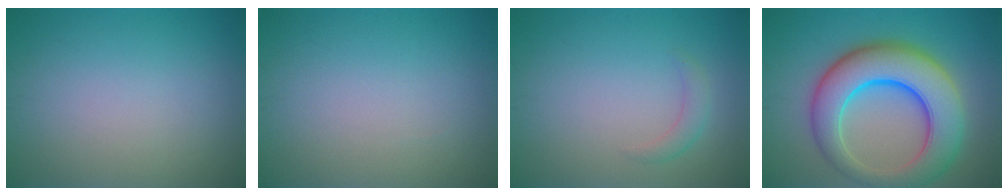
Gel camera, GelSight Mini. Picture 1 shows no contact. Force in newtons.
{"total": 0.0}
{"total": 1.4, "press": 1.4, "slide": 0.0}
{"total": 10.4, "press": 10.4, "slide": 0.4}